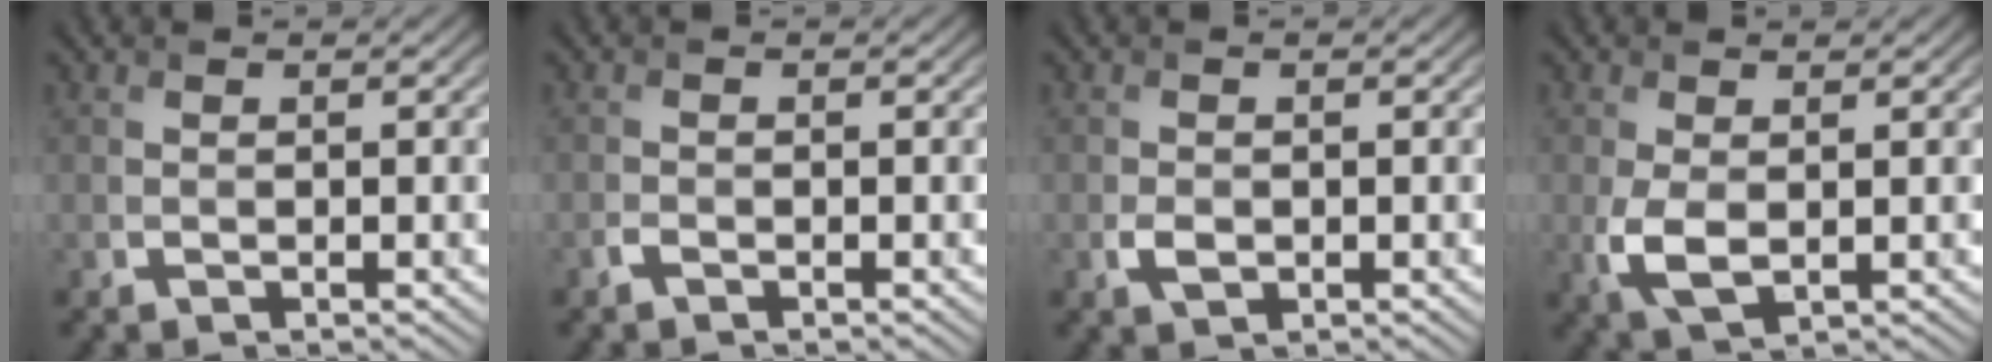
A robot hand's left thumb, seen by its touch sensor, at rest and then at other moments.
{"total": 0.8, "force": [-0.6, 0.2, 0.4], "torque": [-0.009, 0.000, -0.014]}
{"total": 1.6, "force": [-0.4, 1.1, 1.1], "torque": [-0.025, -0.005, -0.007]}
{"total": 3.8, "force": [-0.3, 2.1, 3.2], "torque": [-0.086, -0.011, -0.002]}